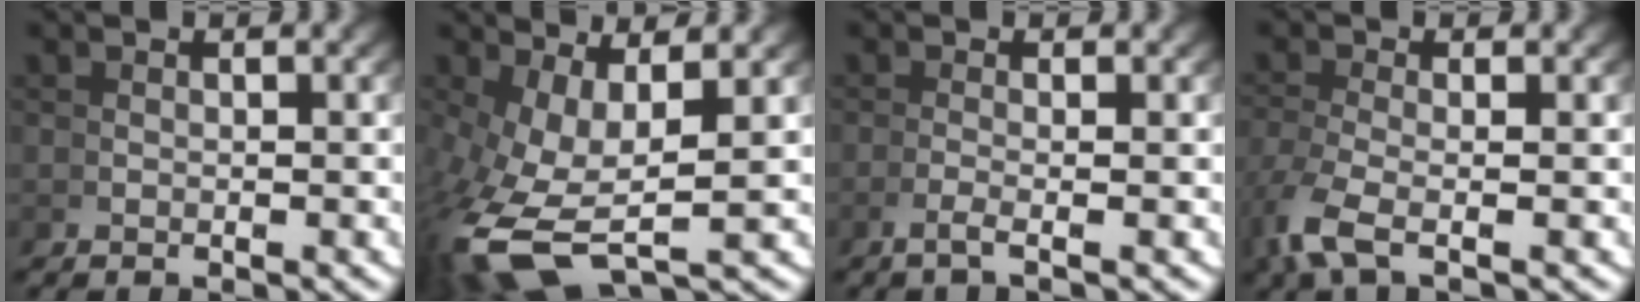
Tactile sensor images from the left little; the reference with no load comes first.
{"total": 6.7, "force": [-1.8, 2.9, 5.7], "torque": [-0.153, -0.052, 0.001]}
{"total": 1.4, "force": [-0.5, -0.4, 1.2], "torque": [-0.039, -0.008, -0.011]}
{"total": 2.4, "force": [-0.7, 0.5, 2.2], "torque": [-0.069, -0.016, -0.004]}